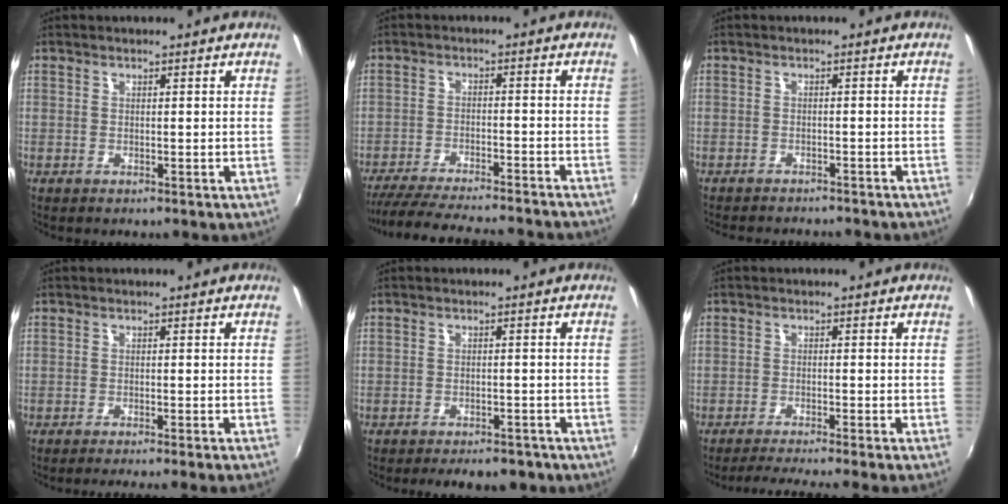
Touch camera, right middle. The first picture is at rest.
{"total": 19.9, "force": [-17.8, 1.6, 8.7], "torque": [-0.168, -0.021, -0.261]}
{"total": 8.4, "force": [-7.6, 1.5, 3.3], "torque": [-0.077, -0.015, -0.105]}
{"total": 5.0, "force": [-4.3, -1.3, 2.1], "torque": [-0.043, -0.005, -0.061]}
{"total": 7.6, "force": [-6.2, 2.8, 3.3], "torque": [-0.074, -0.008, -0.081]}
{"total": 5.8, "force": [-4.9, -1.9, 2.3], "torque": [-0.050, -0.008, -0.075]}